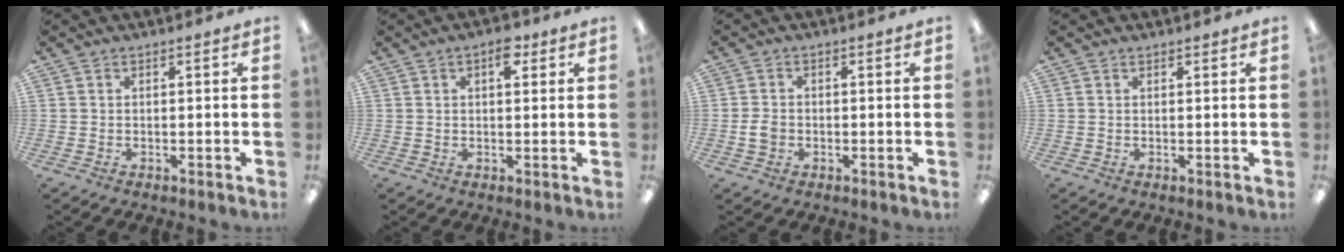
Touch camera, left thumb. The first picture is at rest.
{"total": 5.0, "force": [2.5, 2.6, 3.6], "torque": [-0.035, -0.008, 0.034]}
{"total": 2.9, "force": [-0.6, 2.3, 1.7], "torque": [-0.029, 0.005, -0.010]}
{"total": 0.7, "force": [0.6, 0.3, 0.1], "torque": [-0.001, 0.001, 0.011]}